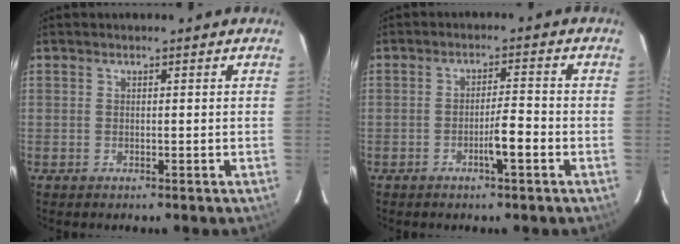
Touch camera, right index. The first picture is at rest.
{"total": 4.1, "force": [-1.8, 0.2, 3.7], "torque": [-0.057, 0.000, -0.030]}